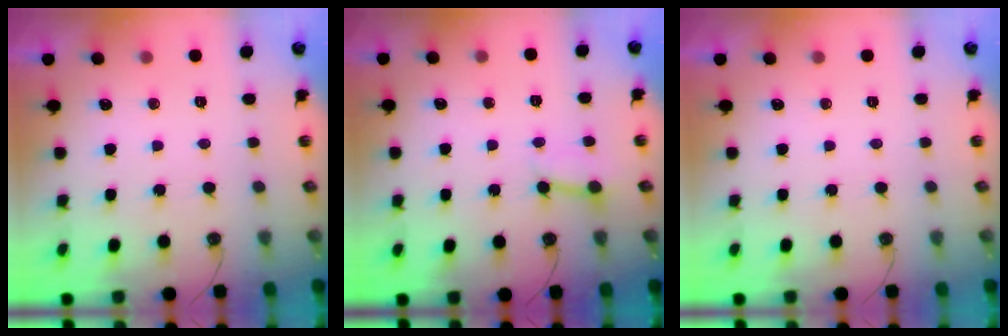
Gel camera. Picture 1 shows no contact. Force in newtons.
{"total": 2.9, "press": 2.9, "slide": 0.2}
{"total": 0.0}